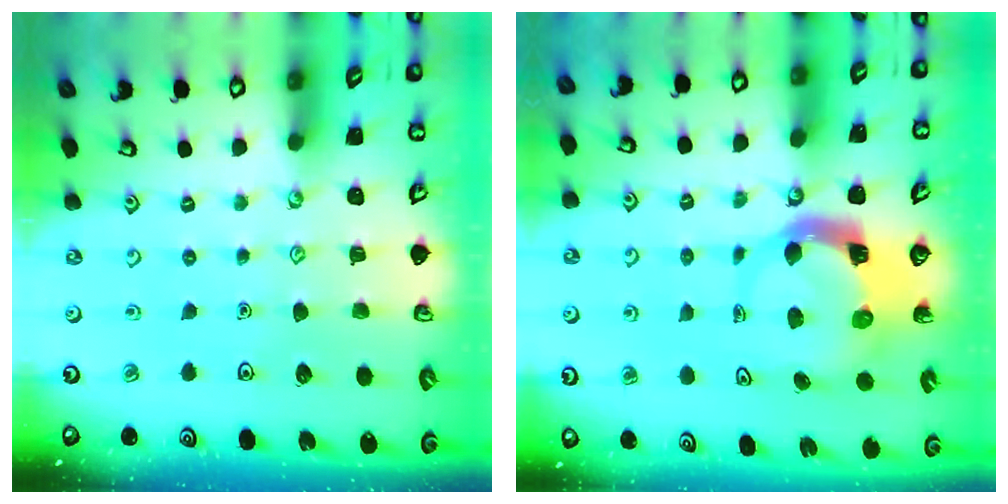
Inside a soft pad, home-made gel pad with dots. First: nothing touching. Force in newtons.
{"total": 5.2, "press": 5.1, "slide": 0.6}